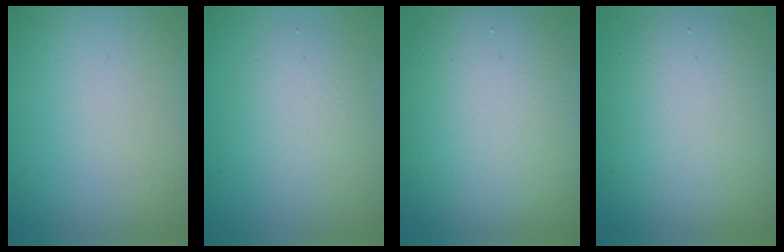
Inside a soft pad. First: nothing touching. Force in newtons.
{"total": 2.5, "press": 2.5, "slide": 0.2}
{"total": 10.9, "press": 10.8, "slide": 0.7}
{"total": 6.4, "press": 6.4, "slide": 0.4}